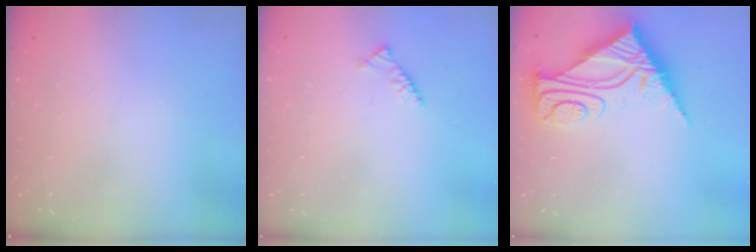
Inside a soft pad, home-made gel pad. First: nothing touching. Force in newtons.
{"total": 3.0, "press": 2.9, "slide": 0.8}
{"total": 13.6, "press": 13.5, "slide": 1.4}